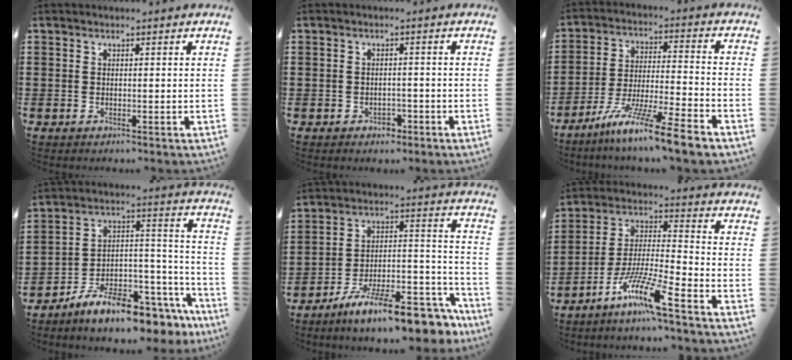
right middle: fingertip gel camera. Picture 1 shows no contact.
{"total": 1.4, "force": [-1.1, 0.9, 0.3], "torque": [-0.011, -0.001, -0.025]}
{"total": 11.0, "force": [-8.9, -0.5, 6.3], "torque": [-0.118, 0.005, -0.176]}
{"total": 10.1, "force": [-9.1, 1.8, 4.0], "torque": [-0.060, 0.028, -0.173]}
{"total": 14.2, "force": [-11.5, 1.7, 8.0], "torque": [-0.115, 0.040, -0.202]}
{"total": 9.7, "force": [-7.3, 0.1, 6.4], "torque": [-0.135, -0.010, -0.146]}